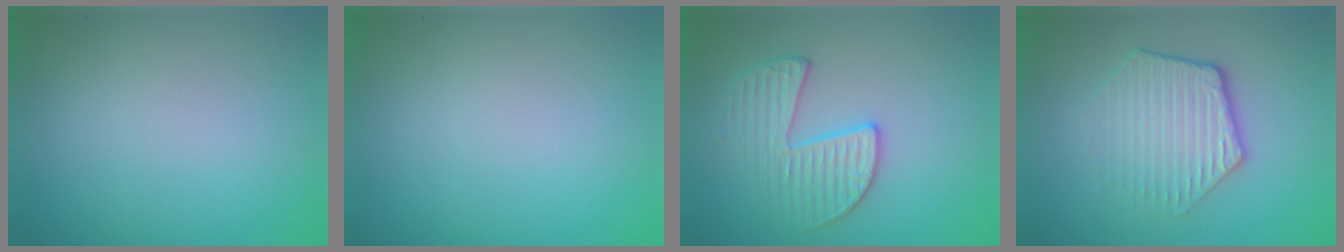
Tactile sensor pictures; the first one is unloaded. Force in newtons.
{"total": 0.0}
{"total": 3.3, "press": 3.2, "slide": 0.6}
{"total": 4.5, "press": 3.2, "slide": 3.1}